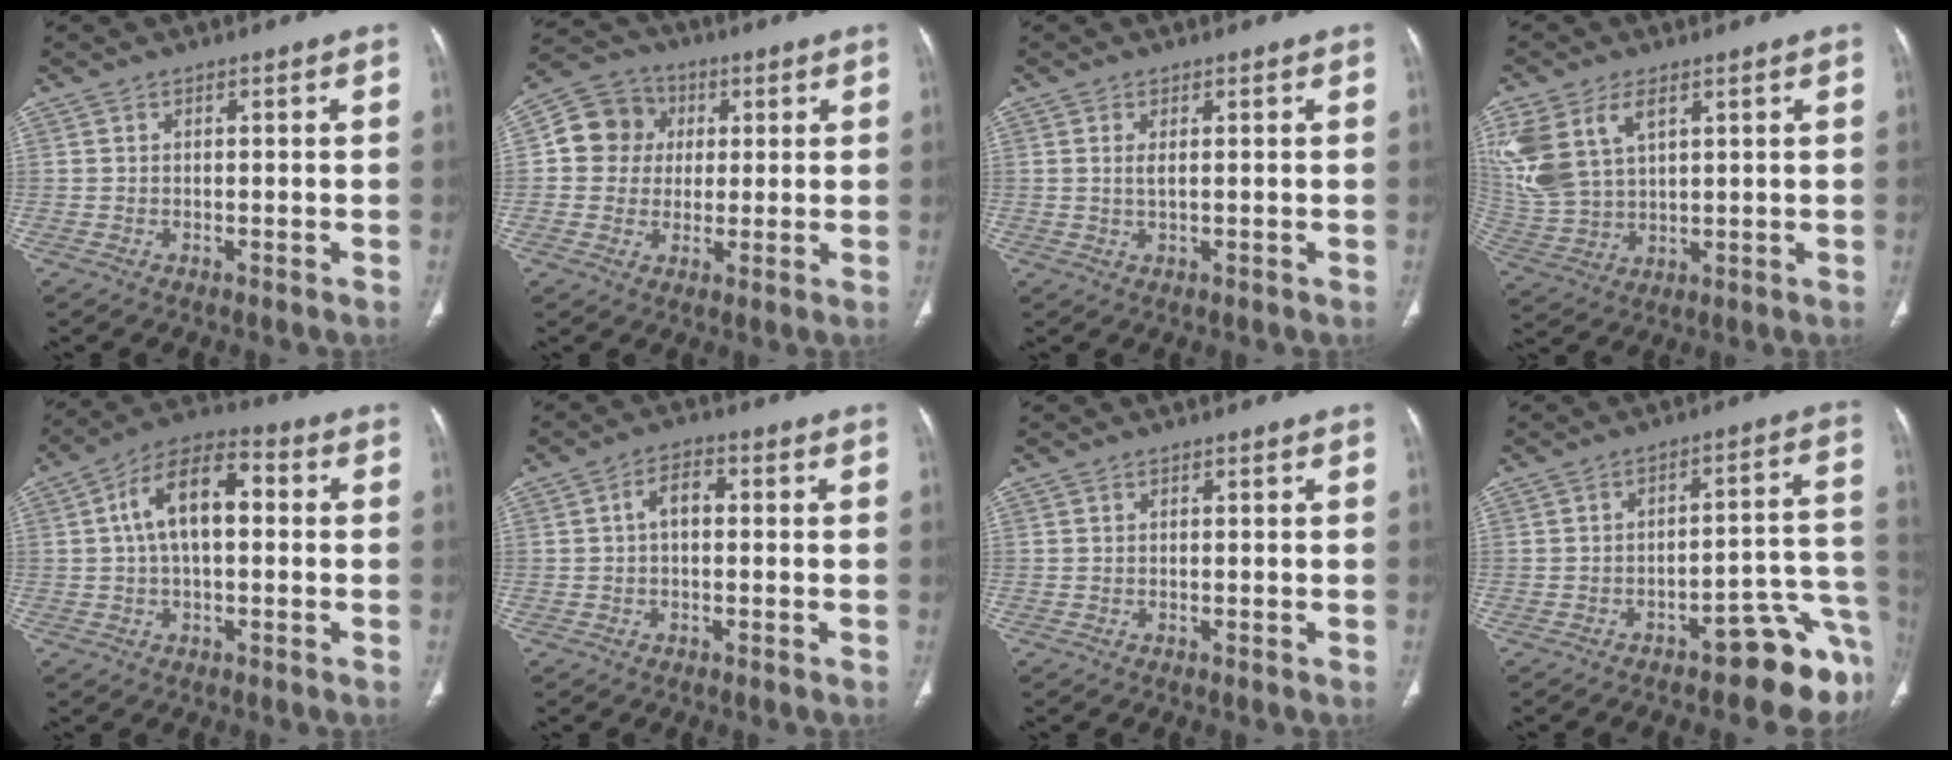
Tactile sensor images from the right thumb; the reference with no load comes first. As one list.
[{"total": 9.5, "force": [1.5, 8.9, 3.2], "torque": [-0.031, 0.010, 0.014]}, {"total": 1.6, "force": [0.4, 0.4, 1.5], "torque": [-0.036, -0.004, 0.011]}, {"total": 13.0, "force": [5.6, 7.6, 9.0], "torque": [-0.203, -0.007, 0.127]}, {"total": 12.2, "force": [1.5, 6.4, 10.3], "torque": [-0.176, 0.033, 0.015]}, {"total": 4.1, "force": [0.2, 2.3, 3.3], "torque": [-0.051, 0.015, -0.003]}, {"total": 0.0}, {"total": 12.9, "force": [-7.8, 4.4, 9.2], "torque": [-0.049, 0.091, -0.103]}]